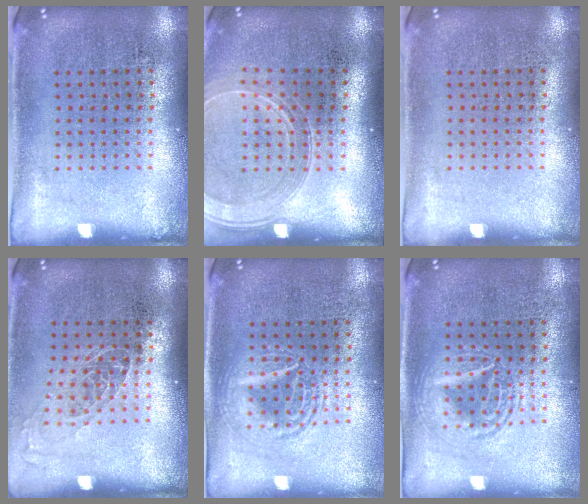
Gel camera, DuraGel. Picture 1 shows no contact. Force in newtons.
{"total": 1.4, "press": 1.3, "slide": 0.5}
{"total": 0.0}
{"total": 1.0, "press": 0.9, "slide": 0.5}
{"total": 2.8, "press": 2.8, "slide": 0.3}
{"total": 2.8, "press": 2.8, "slide": 0.3}